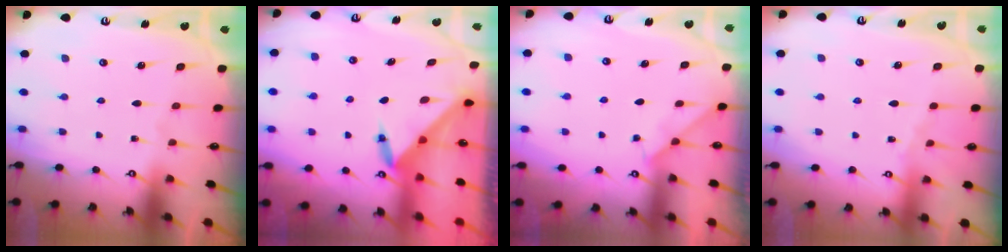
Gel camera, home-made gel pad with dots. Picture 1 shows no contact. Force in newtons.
{"total": 3.6, "press": 3.5, "slide": 0.3}
{"total": 2.4, "press": 2.3, "slide": 0.4}
{"total": 1.8, "press": 1.8, "slide": 0.4}